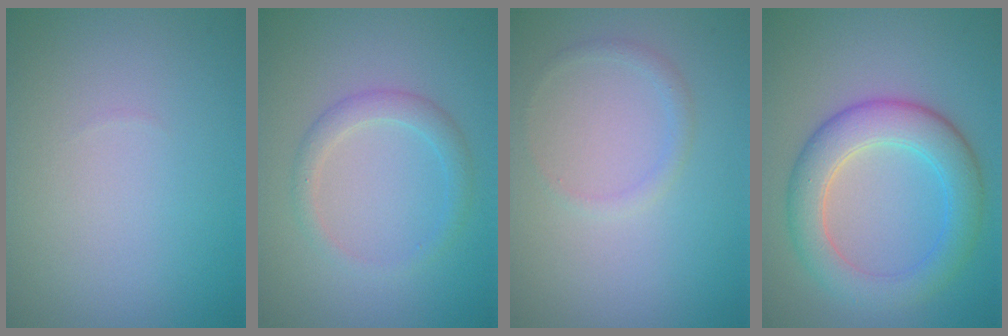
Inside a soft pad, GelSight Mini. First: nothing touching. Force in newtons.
{"total": 2.1, "press": 2.1, "slide": 0.1}
{"total": 1.0, "press": 1.0, "slide": 0.0}
{"total": 5.7, "press": 5.7, "slide": 0.1}